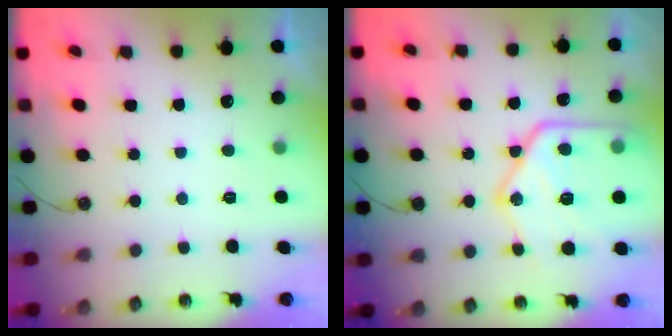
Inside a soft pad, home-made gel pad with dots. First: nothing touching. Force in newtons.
{"total": 23.8, "press": 23.7, "slide": 2.5}